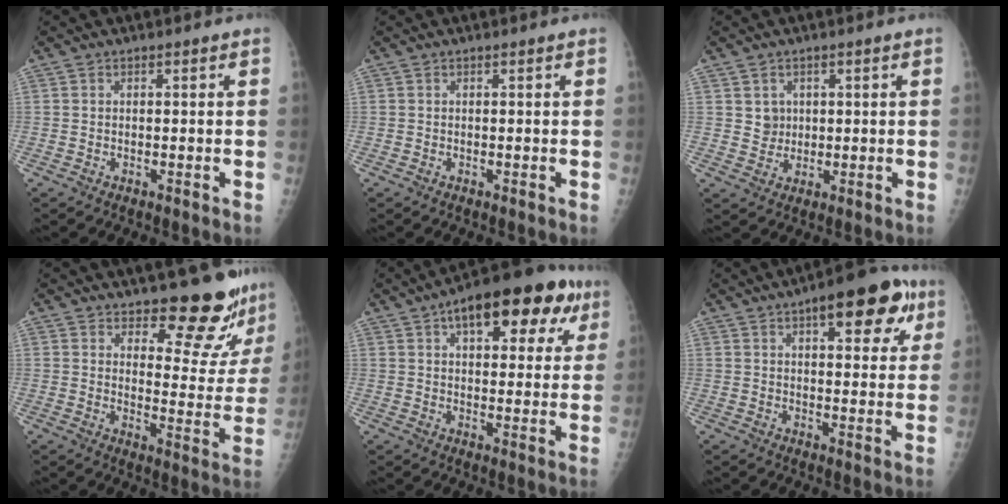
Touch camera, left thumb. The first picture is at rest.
{"total": 0.0}
{"total": 3.1, "force": [0.9, 2.9, 0.6], "torque": [0.008, -0.005, 0.018]}
{"total": 13.8, "force": [12.4, 4.1, 4.6], "torque": [-0.011, -0.112, 0.151]}
{"total": 18.9, "force": [8.9, 8.9, 14.0], "torque": [-0.156, 0.007, 0.119]}
{"total": 13.9, "force": [6.7, 5.7, 10.8], "torque": [-0.097, -0.007, 0.082]}